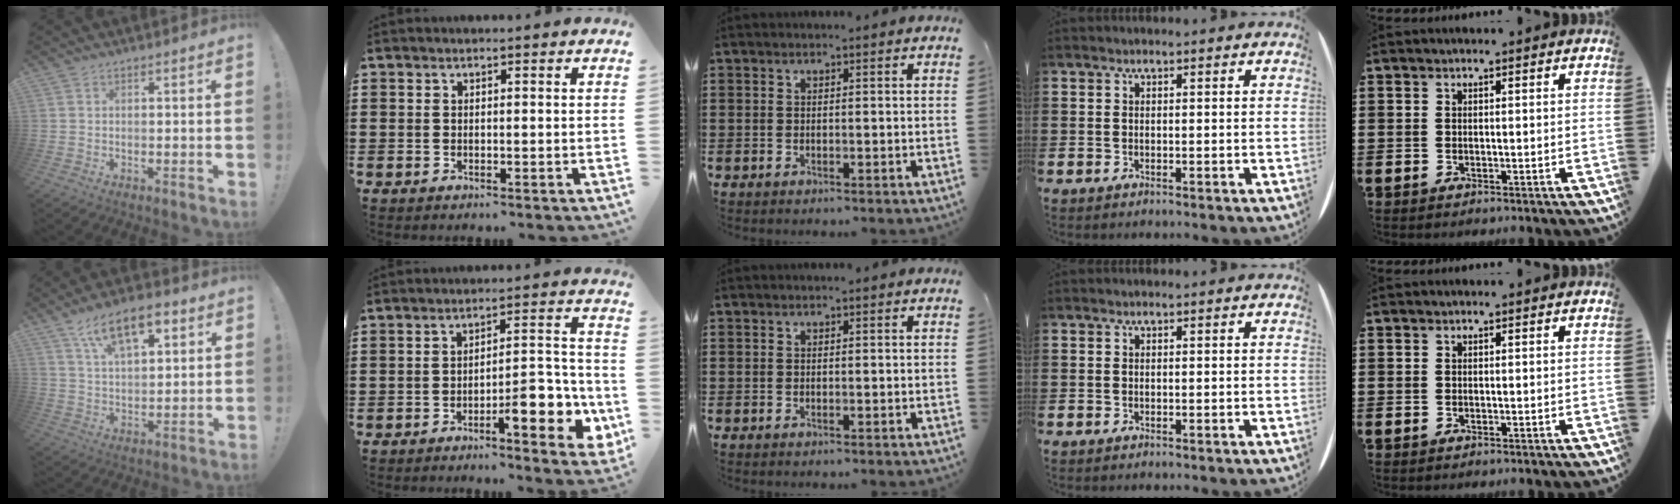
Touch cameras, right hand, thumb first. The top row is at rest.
{"thumb": {"total": 13.1, "force": [7.0, 5.9, 9.3], "torque": [-0.149, -0.018, 0.122]}, "index": {"total": 8.2, "force": [-3.8, 2.3, 6.8], "torque": [-0.092, 0.001, -0.064]}}